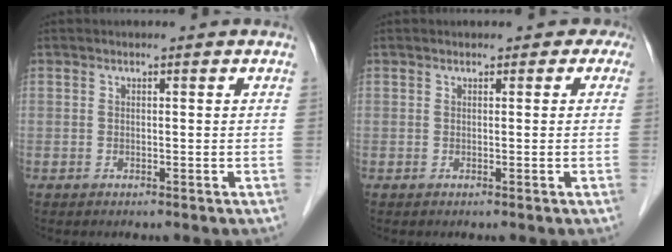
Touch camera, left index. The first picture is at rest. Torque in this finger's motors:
{"motor_torque": [0.01, 0.00, -0.04, -0.01]}